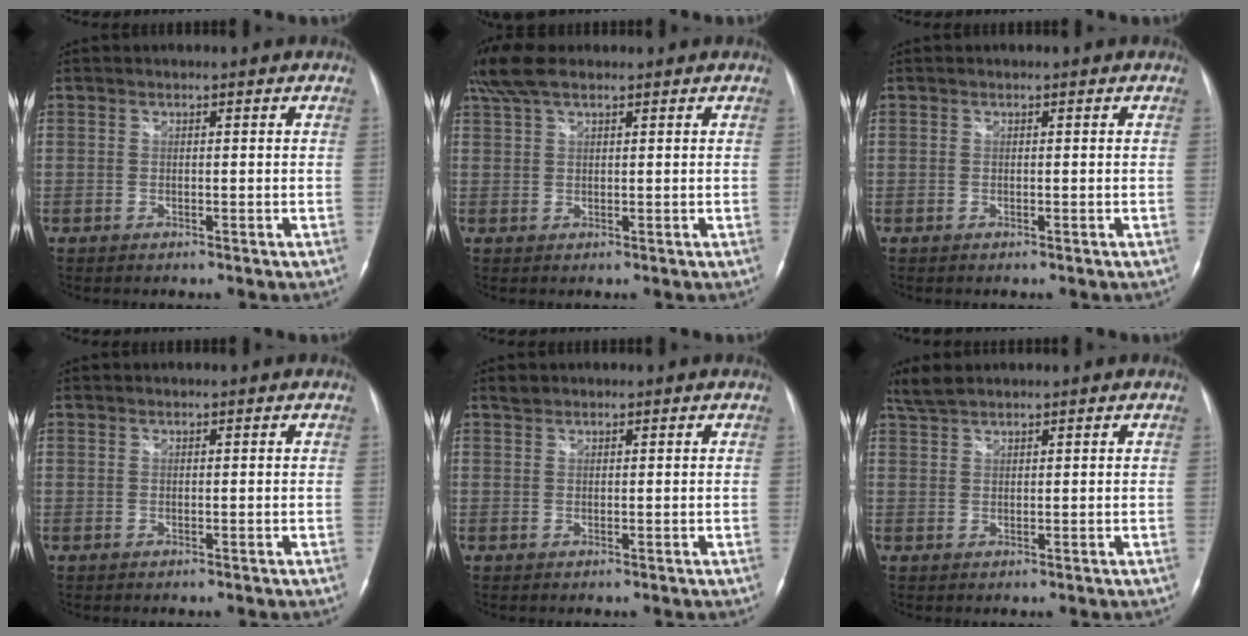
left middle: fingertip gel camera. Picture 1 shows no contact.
{"total": 5.6, "force": [4.2, 1.7, 3.2], "torque": [-0.079, 0.026, 0.087]}
{"total": 0.0}
{"total": 0.0}
{"total": 1.1, "force": [1.0, 0.4, 0.1], "torque": [-0.006, 0.005, 0.018]}
{"total": 2.9, "force": [2.7, 0.4, 1.0], "torque": [-0.031, 0.014, 0.059]}